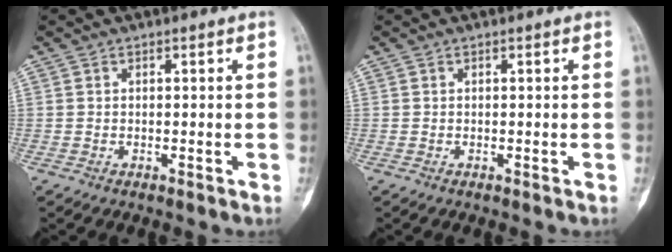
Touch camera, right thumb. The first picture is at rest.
{"total": 0.0}